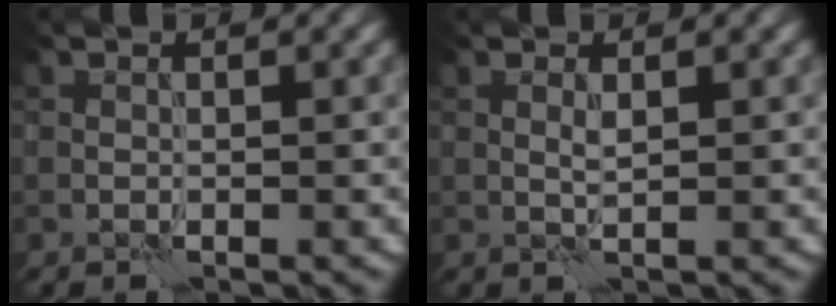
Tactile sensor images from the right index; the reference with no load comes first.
{"total": 0.9, "force": [0.3, 0.0, 0.9], "torque": [-0.021, 0.002, 0.003]}